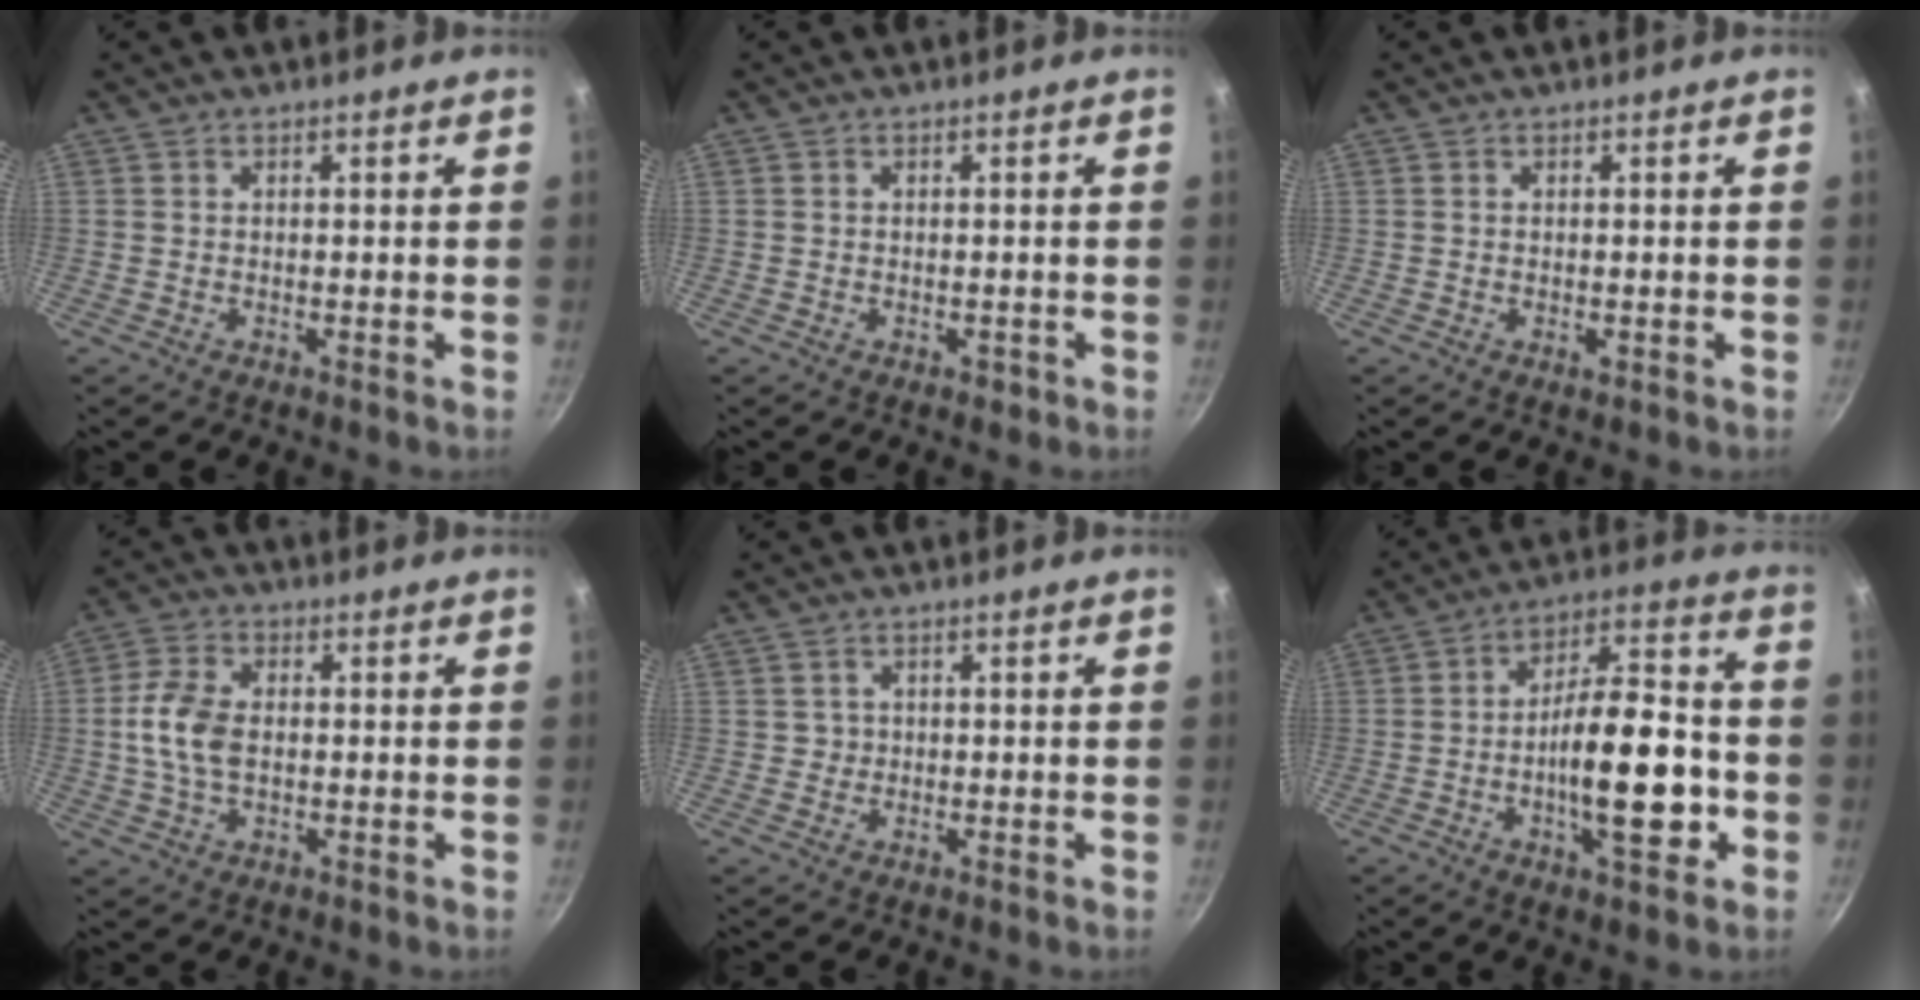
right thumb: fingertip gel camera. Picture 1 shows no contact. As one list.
[{"total": 1.1, "force": [-0.5, 0.8, 0.6], "torque": [-0.005, 0.002, -0.006]}, {"total": 0.9, "force": [-0.2, 0.4, 0.8], "torque": [-0.011, -0.001, -0.004]}, {"total": 8.1, "force": [-0.1, 5.2, 6.3], "torque": [-0.122, 0.015, -0.007]}, {"total": 1.1, "force": [0.2, 1.1, 0.1], "torque": [0.009, 0.003, 0.002]}, {"total": 17.1, "force": [-4.1, 6.7, 15.2], "torque": [-0.210, 0.042, -0.069]}]